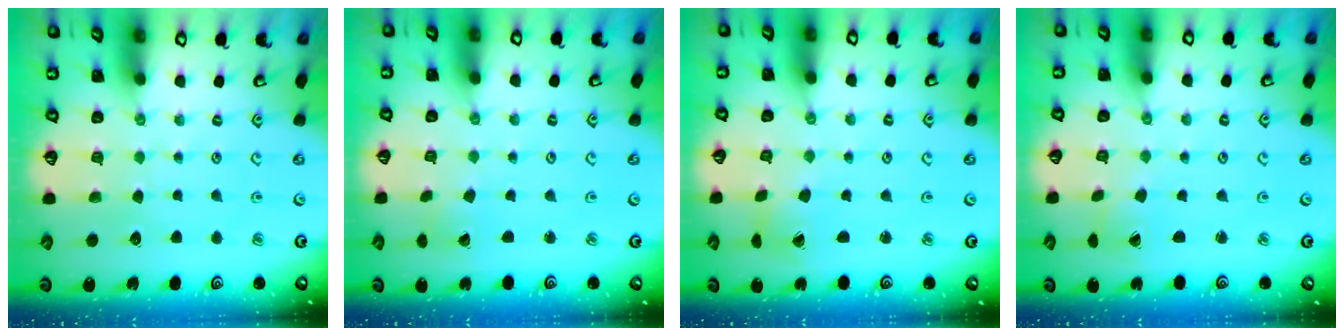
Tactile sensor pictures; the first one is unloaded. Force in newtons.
{"total": 2.4, "press": 2.4, "slide": 0.2}
{"total": 1.1, "press": 1.1, "slide": 0.2}
{"total": 1.0, "press": 1.0, "slide": 0.1}